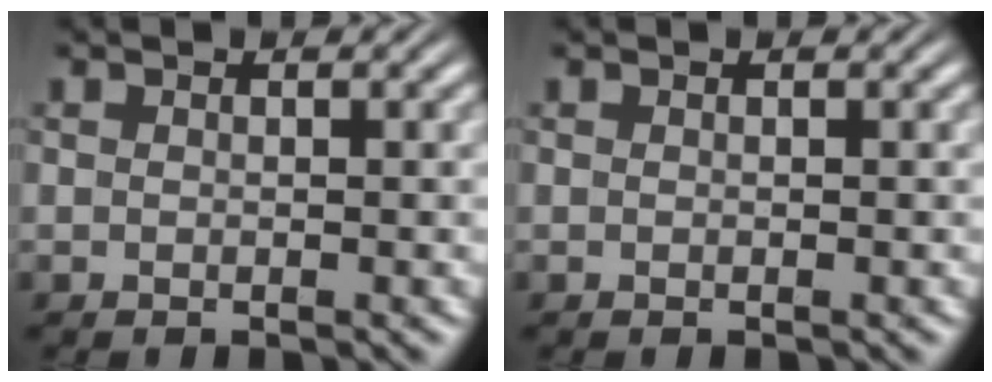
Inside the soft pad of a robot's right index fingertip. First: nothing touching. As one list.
[{"total": 0.0}]